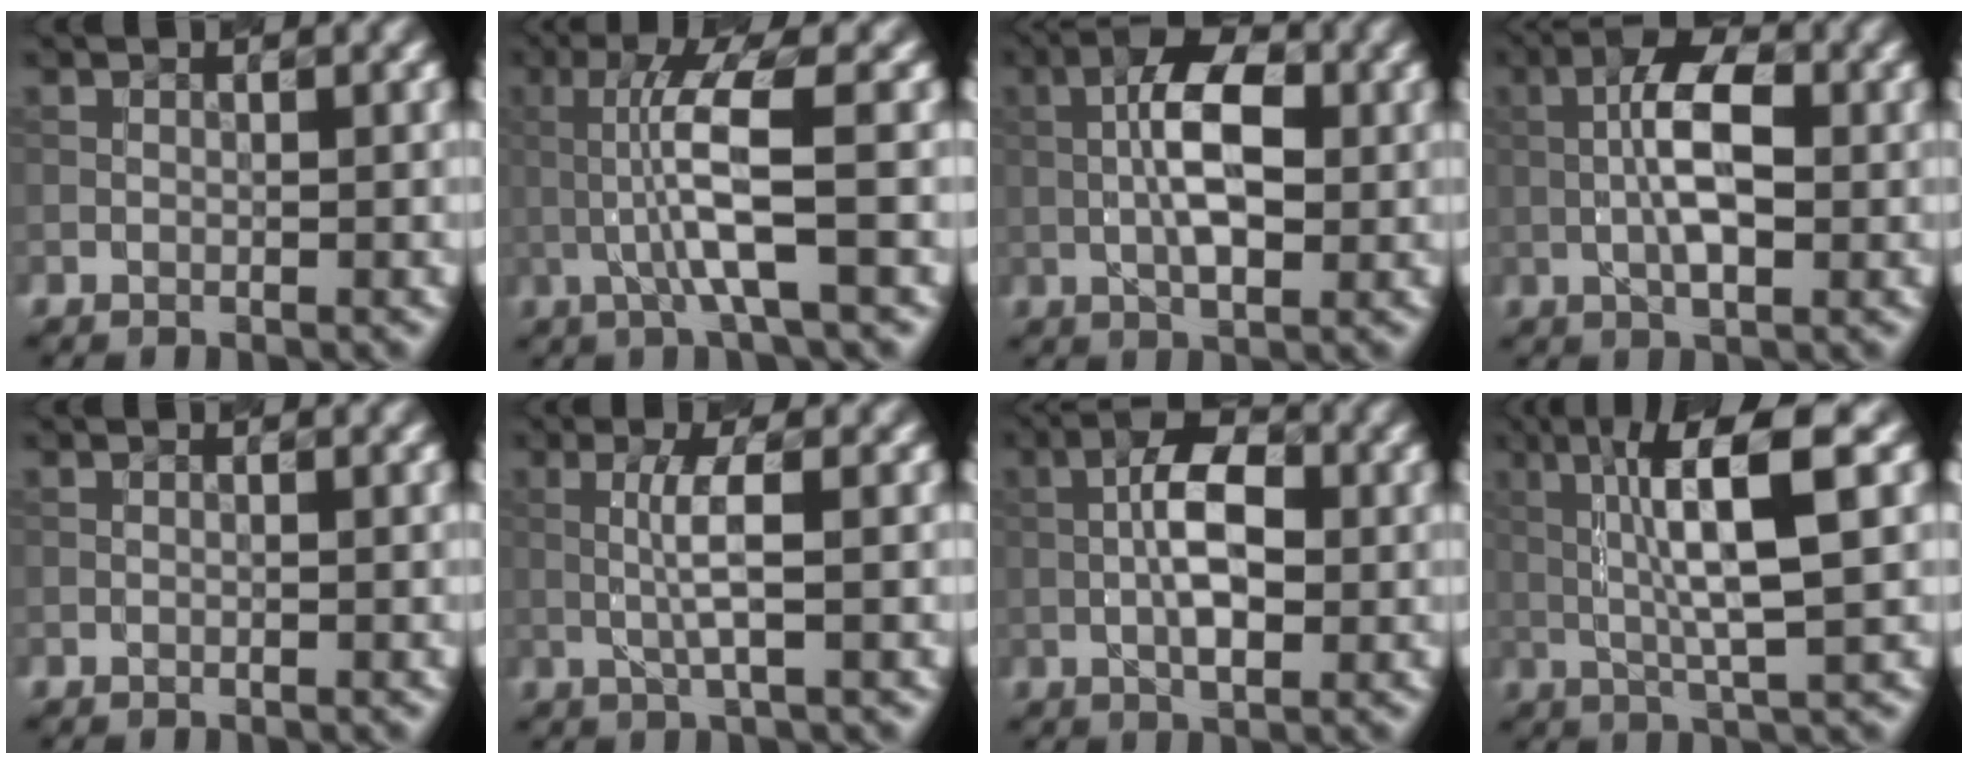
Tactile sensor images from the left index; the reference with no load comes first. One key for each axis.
{"total": 5.6, "fx": -0.2, "fy": 0.7, "fz": 5.6, "tx": -0.114, "ty": 0.008, "tz": -0.003}
{"total": 6.2, "fx": 0.3, "fy": 2.6, "fz": 5.7, "tx": -0.099, "ty": 0.012, "tz": -0.005}
{"total": 5.5, "fx": 0.0, "fy": 2.1, "fz": 5.1, "tx": -0.096, "ty": 0.010, "tz": -0.007}
{"total": 0.0}
{"total": 3.0, "fx": 0.0, "fy": 0.2, "fz": 3.0, "tx": -0.063, "ty": 0.003, "tz": 0.000}
{"total": 5.6, "fx": 0.0, "fy": 2.4, "fz": 5.1, "tx": -0.089, "ty": 0.009, "tz": -0.009}
{"total": 7.5, "fx": 1.4, "fy": 0.9, "fz": 7.3, "tx": -0.132, "ty": 0.012, "tz": 0.029}